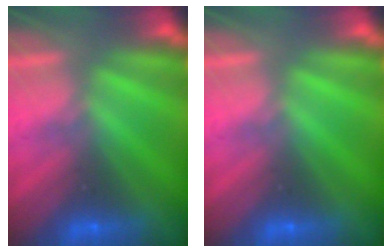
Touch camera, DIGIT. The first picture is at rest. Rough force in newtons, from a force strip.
{"total": 0.0}